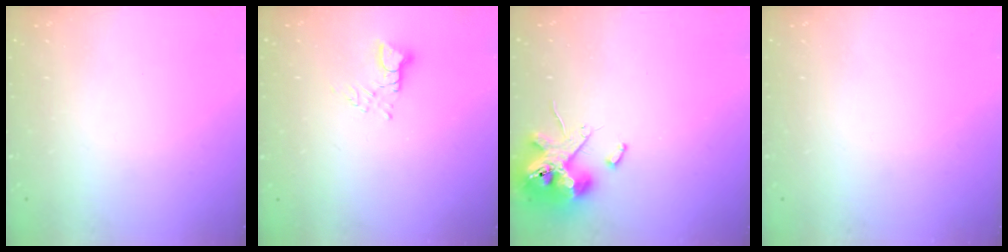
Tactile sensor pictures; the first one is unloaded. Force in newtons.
{"total": 2.8, "press": 2.8, "slide": 0.5}
{"total": 13.3, "press": 13.1, "slide": 2.1}
{"total": 0.0}